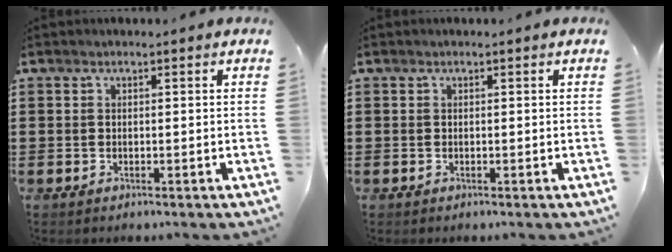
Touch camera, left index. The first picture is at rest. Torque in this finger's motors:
{"motor_torque": [0.00, 0.00, 0.00, 0.00]}